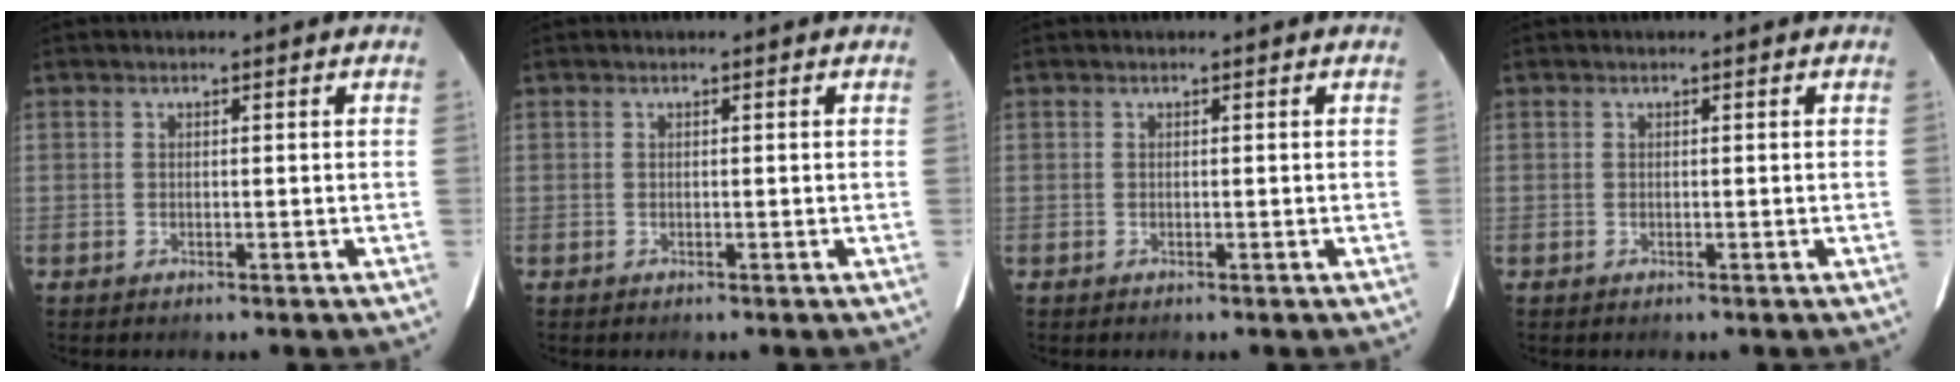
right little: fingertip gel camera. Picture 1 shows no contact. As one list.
[{"total": 0.0}, {"total": 0.0}, {"total": 0.0}]